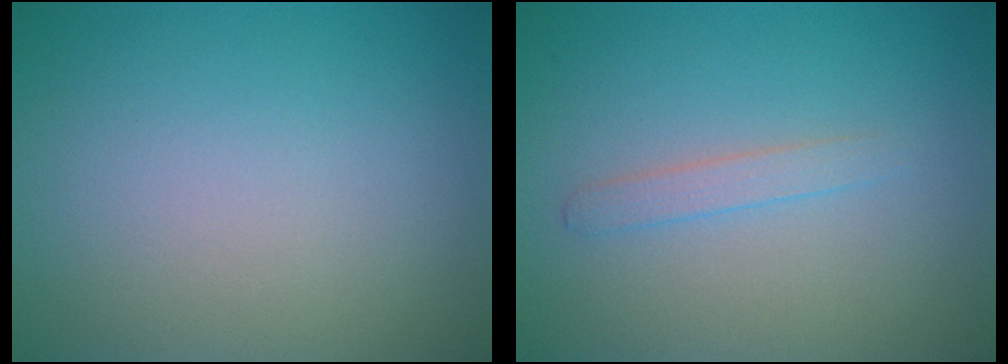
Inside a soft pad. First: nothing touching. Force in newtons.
{"total": 1.2, "press": 1.2, "slide": 0.1}